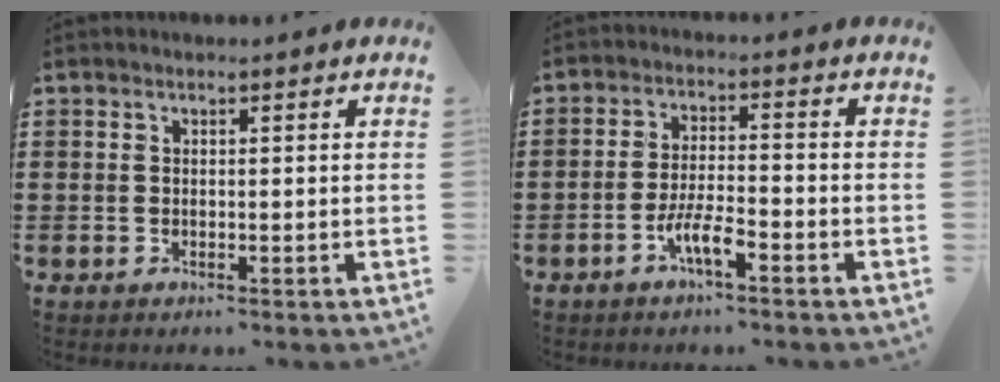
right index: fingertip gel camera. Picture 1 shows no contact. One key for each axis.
{"total": 5.3, "fx": -3.1, "fy": 1.0, "fz": 4.2, "tx": -0.097, "ty": -0.003, "tz": -0.063}